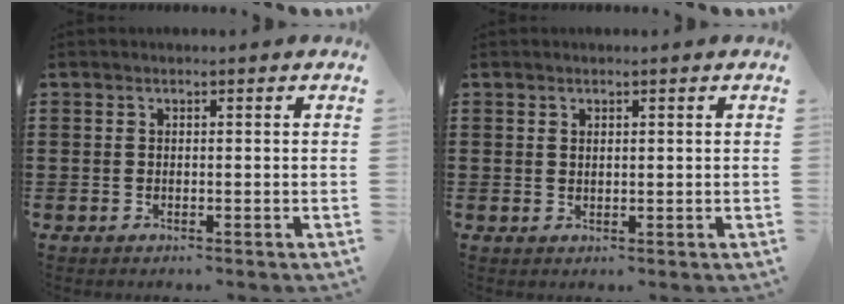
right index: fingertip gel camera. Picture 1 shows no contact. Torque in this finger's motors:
{"motor_torque": [-0.33, 0.89, -0.02, -0.01]}